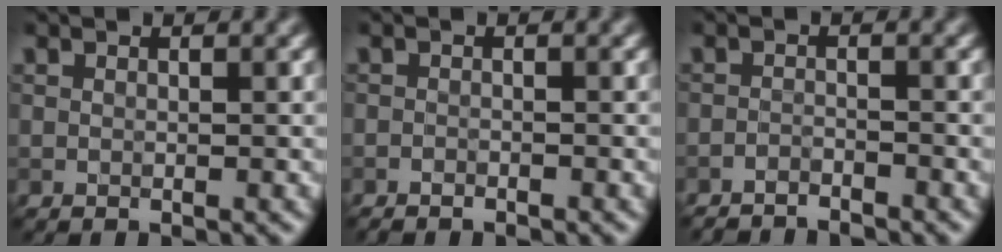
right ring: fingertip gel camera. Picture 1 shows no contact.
{"total": 0.8, "force": [-0.8, 0.2, 0.2], "torque": [0.000, -0.003, -0.016]}
{"total": 2.5, "force": [-2.4, 0.3, 0.4], "torque": [-0.003, -0.006, -0.044]}